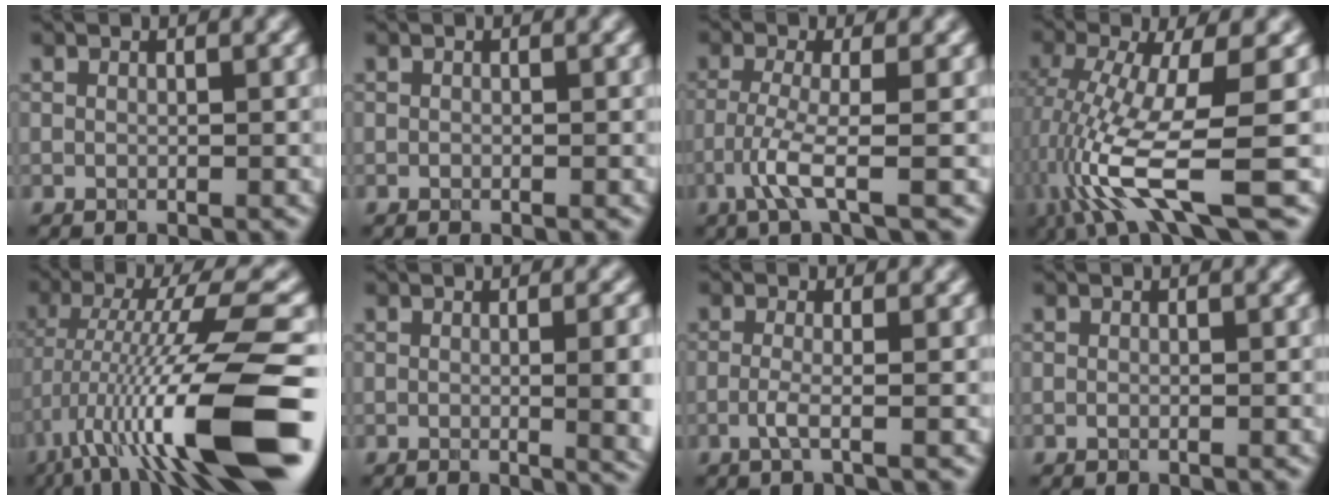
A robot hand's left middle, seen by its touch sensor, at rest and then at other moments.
{"total": 0.0}
{"total": 3.2, "force": [-1.9, 0.0, 2.6], "torque": [-0.066, -0.002, -0.040]}
{"total": 9.7, "force": [-2.9, 2.0, 9.1], "torque": [-0.189, -0.006, -0.043]}
{"total": 13.4, "force": [-4.9, 2.0, 12.3], "torque": [-0.215, 0.011, -0.065]}
{"total": 6.7, "force": [-0.4, 2.9, 6.0], "torque": [-0.030, 0.010, 0.005]}
{"total": 1.7, "force": [-0.5, 0.3, 1.6], "torque": [-0.036, -0.003, -0.010]}
{"total": 0.0}